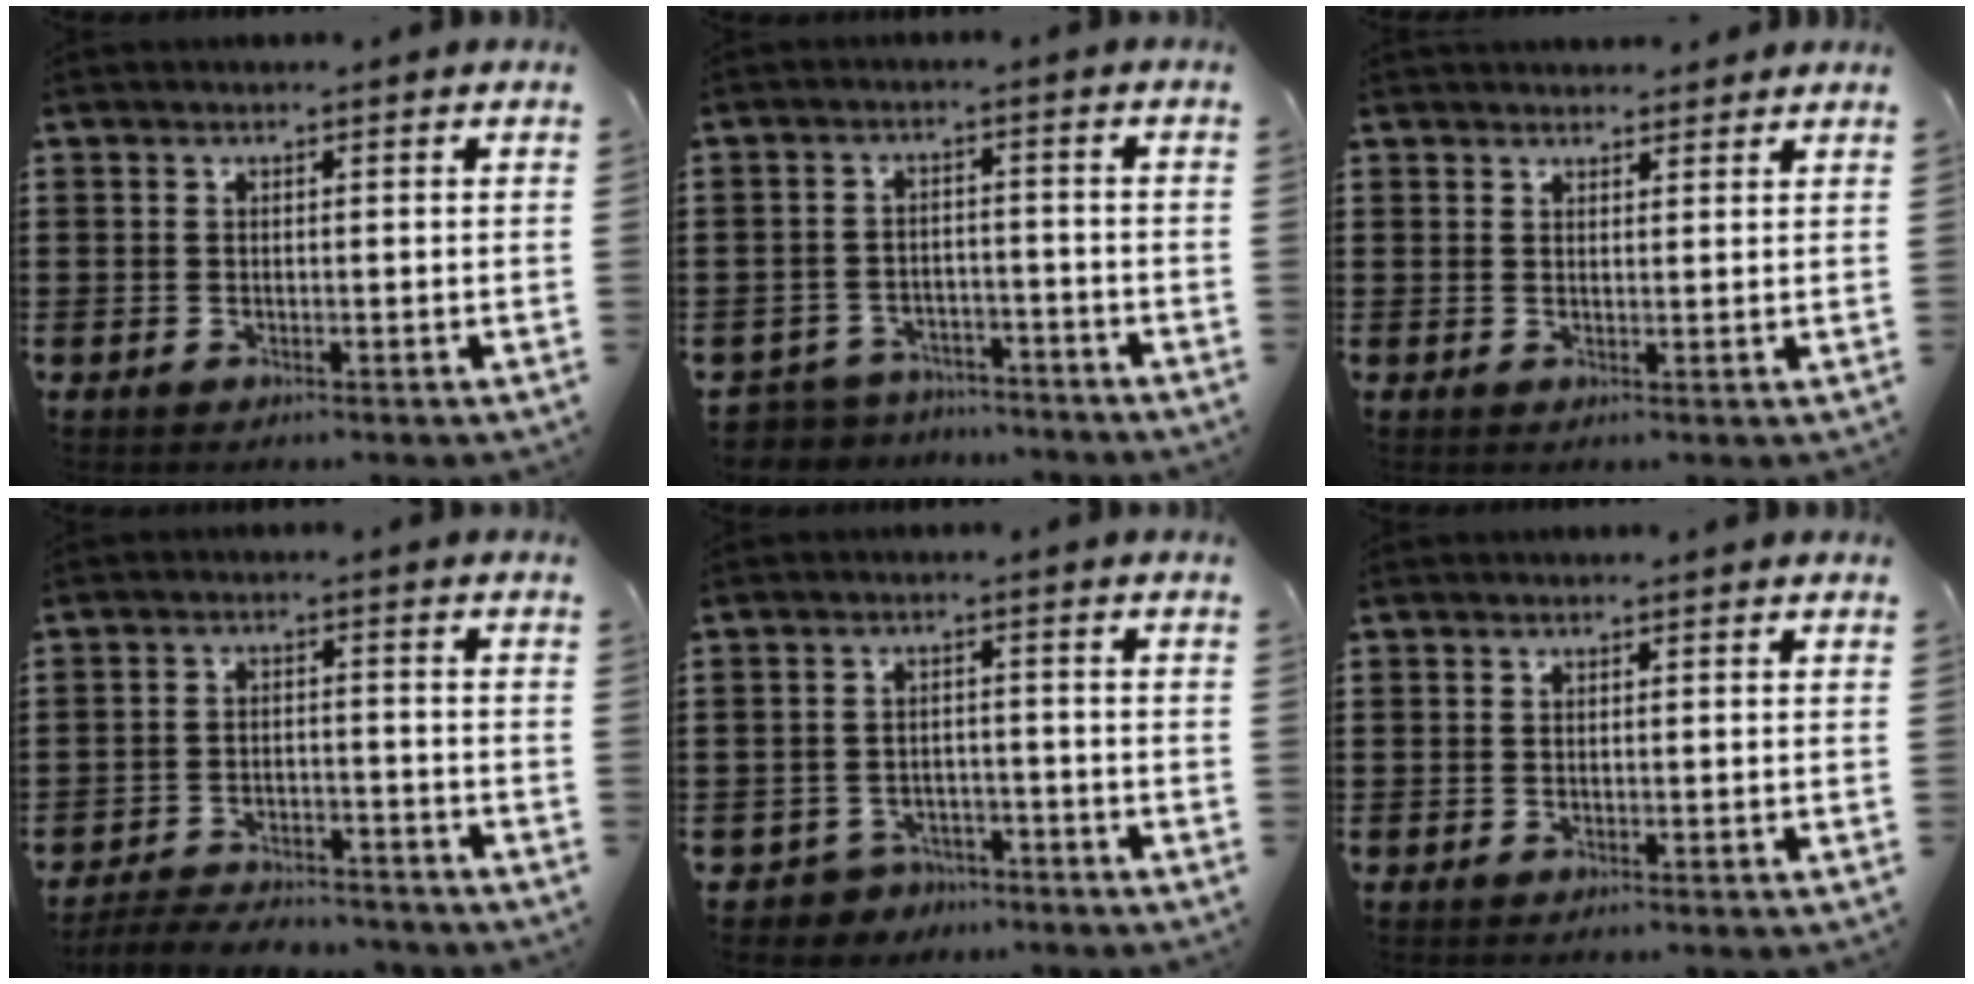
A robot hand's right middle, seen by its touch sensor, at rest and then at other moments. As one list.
[{"total": 4.5, "force": [-4.5, 0.8, -0.2], "torque": [-0.017, 0.001, -0.101]}, {"total": 2.0, "force": [2.0, 0.3, 0.0], "torque": [0.004, 0.000, 0.037]}, {"total": 4.4, "force": [-4.3, 0.7, 0.6], "torque": [-0.017, 0.005, -0.092]}, {"total": 3.0, "force": [-2.8, 1.1, -0.2], "torque": [-0.008, 0.003, -0.061]}, {"total": 0.0}]